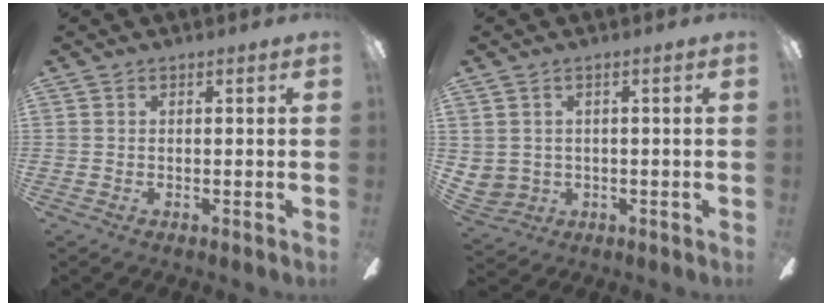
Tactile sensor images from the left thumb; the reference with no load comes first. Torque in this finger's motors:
{"motor_torque": [0.18, 0.28, -0.34, 0.39, 0.04]}